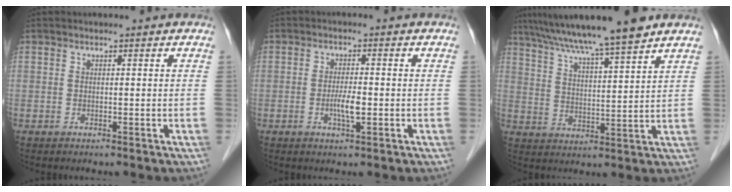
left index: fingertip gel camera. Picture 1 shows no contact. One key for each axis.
{"total": 3.3, "fx": -0.9, "fy": 0.6, "fz": 3.1, "tx": -0.062, "ty": -0.003, "tz": -0.016}
{"total": 15.0, "fx": 12.3, "fy": -0.2, "fz": 8.6, "tx": -0.147, "ty": 0.019, "tz": 0.195}